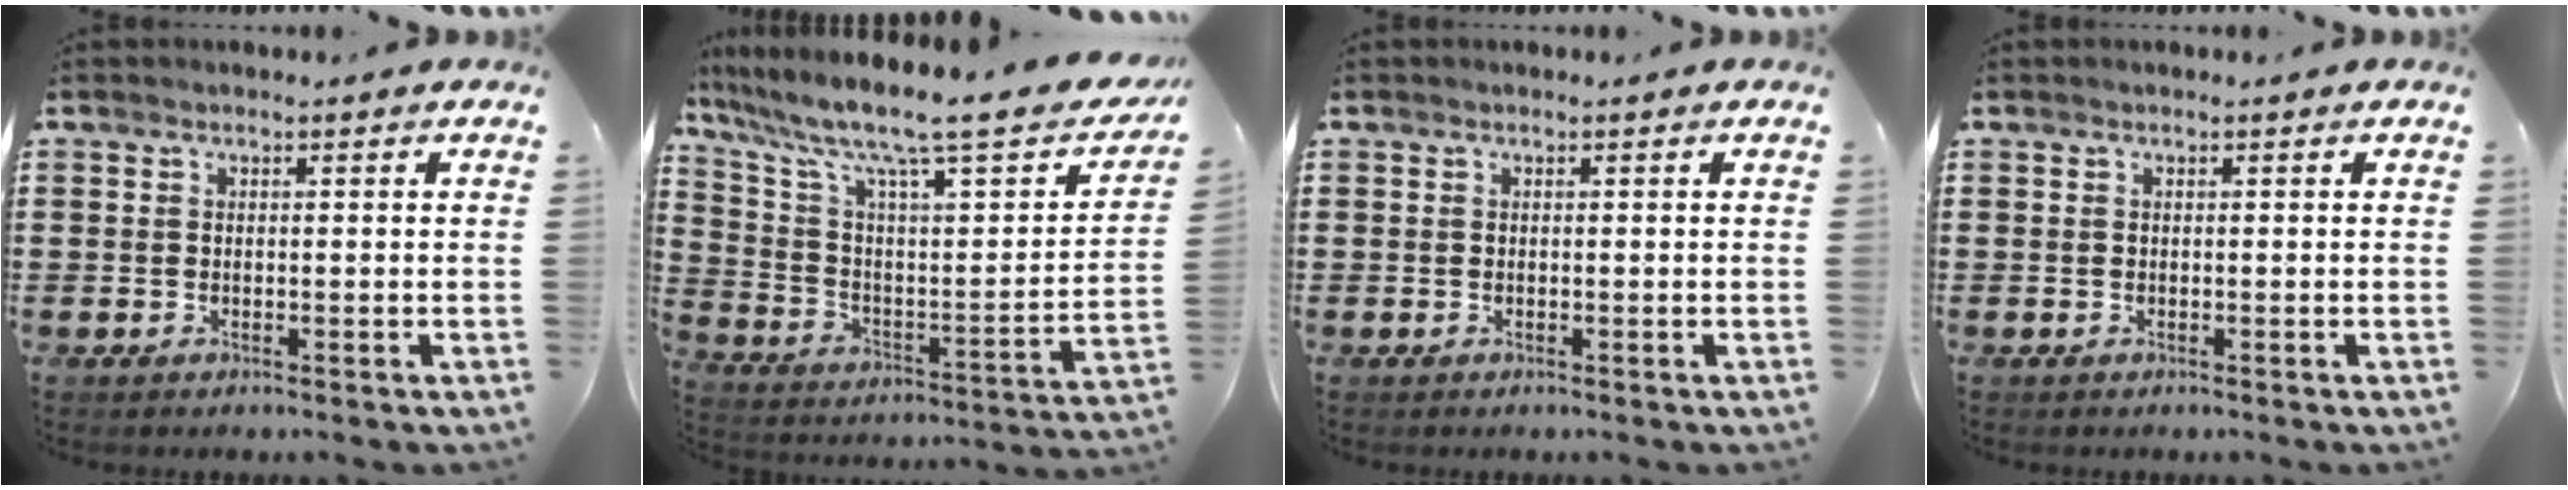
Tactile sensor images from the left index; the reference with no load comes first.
{"total": 10.5, "force": [7.8, 1.1, 6.9], "torque": [-0.151, -0.057, 0.115]}
{"total": 0.0}
{"total": 0.0}